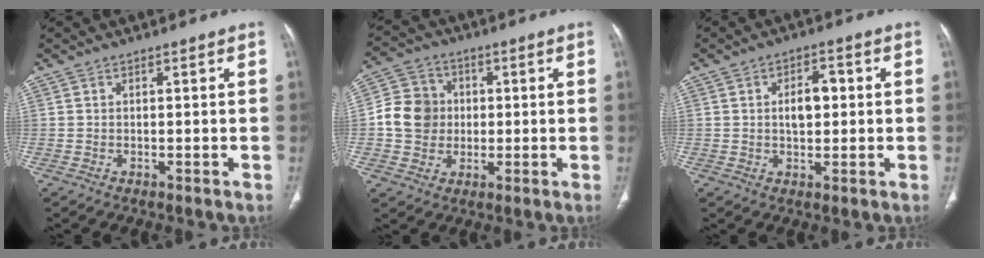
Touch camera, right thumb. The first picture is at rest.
{"total": 9.8, "force": [-0.1, 8.9, 3.9], "torque": [-0.049, 0.017, -0.008]}
{"total": 5.5, "force": [0.6, 3.1, 4.4], "torque": [-0.061, 0.012, 0.009]}